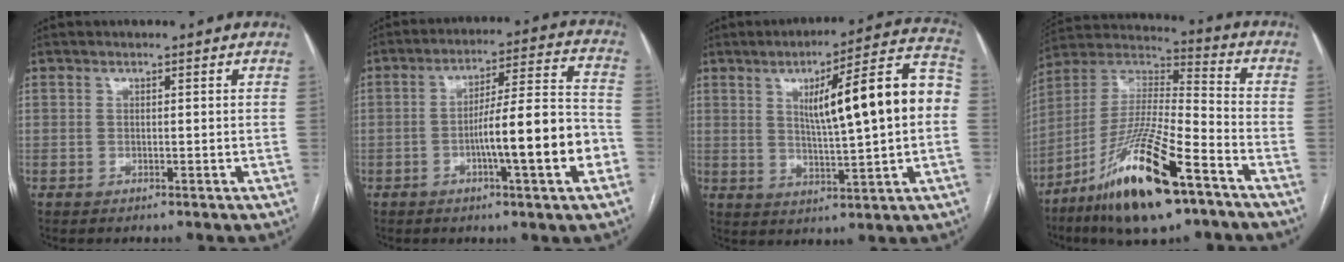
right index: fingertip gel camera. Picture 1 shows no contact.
{"total": 13.5, "force": [-4.1, 0.6, 12.8], "torque": [-0.198, 0.013, -0.061]}
{"total": 16.5, "force": [2.1, 1.6, 16.3], "torque": [-0.235, 0.032, 0.033]}
{"total": 19.9, "force": [-11.4, 3.3, 16.0], "torque": [-0.334, -0.023, -0.202]}